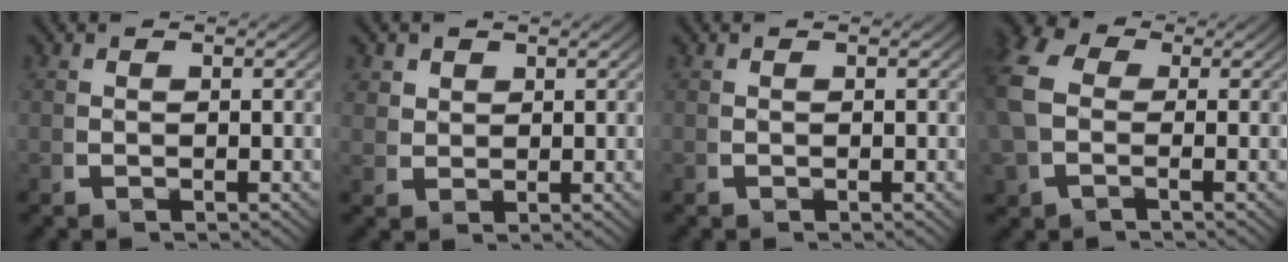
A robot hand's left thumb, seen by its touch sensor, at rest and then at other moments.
{"total": 2.0, "force": [1.5, 1.1, 0.6], "torque": [-0.009, -0.003, 0.036]}
{"total": 0.0}
{"total": 6.2, "force": [0.9, 4.6, 4.0], "torque": [-0.110, -0.001, 0.010]}